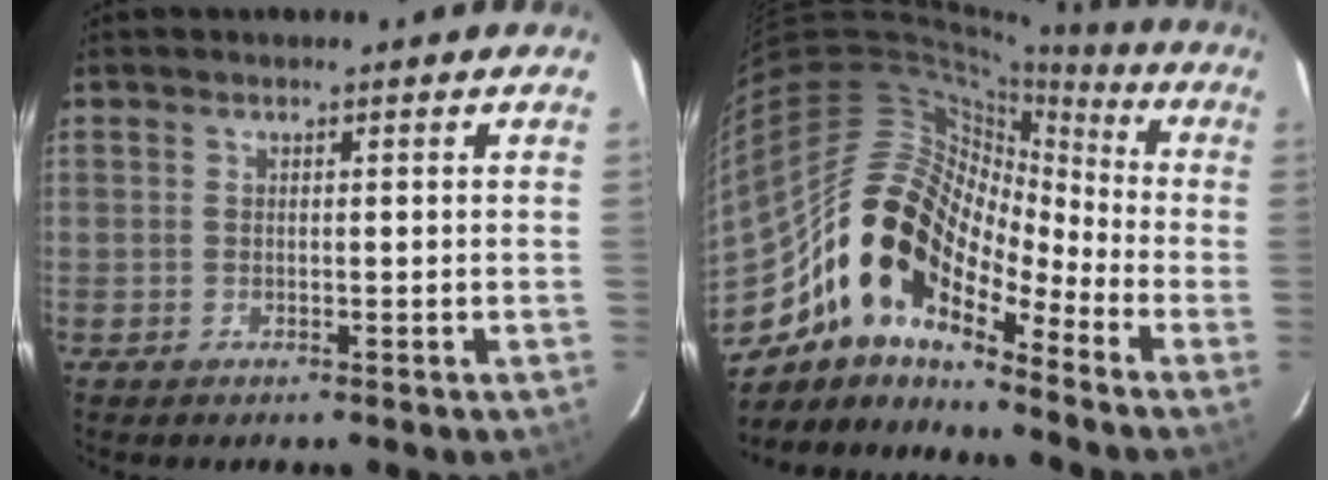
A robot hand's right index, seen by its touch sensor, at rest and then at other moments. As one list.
[{"total": 16.5, "force": [-9.9, 8.2, 10.4], "torque": [-0.180, 0.008, -0.204]}]